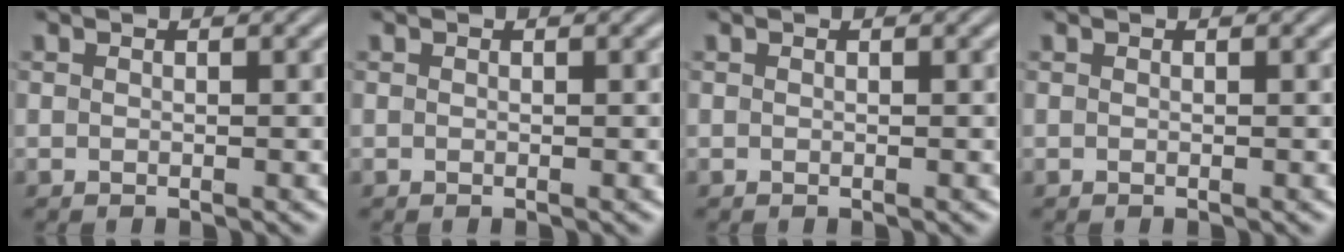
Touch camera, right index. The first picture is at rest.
{"total": 0.0}
{"total": 0.0}
{"total": 0.0}